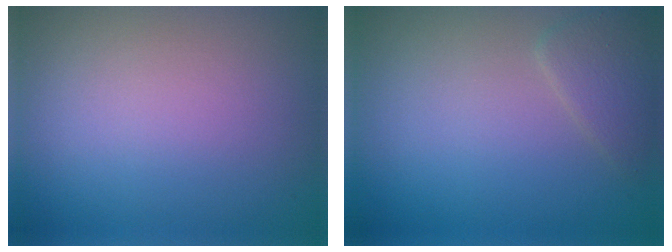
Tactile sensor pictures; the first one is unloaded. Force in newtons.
{"total": 1.8, "press": 1.8, "slide": 0.1}